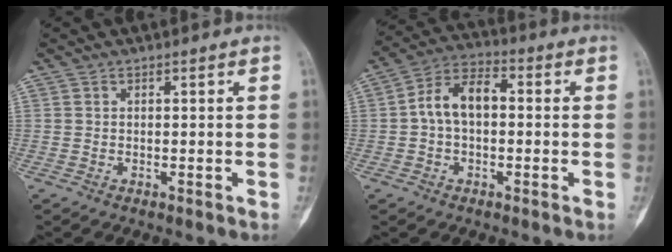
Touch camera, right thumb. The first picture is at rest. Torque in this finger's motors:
{"motor_torque": [-0.13, 0.62, -0.04, 0.11, 0.05]}